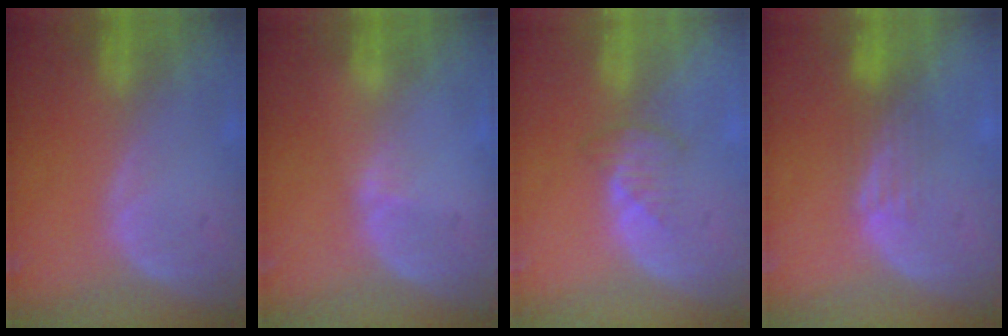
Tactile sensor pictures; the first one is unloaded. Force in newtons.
{"total": 1.3, "press": 1.1, "slide": 0.8}
{"total": 2.7, "press": 2.6, "slide": 0.6}
{"total": 4.0, "press": 3.3, "slide": 2.3}